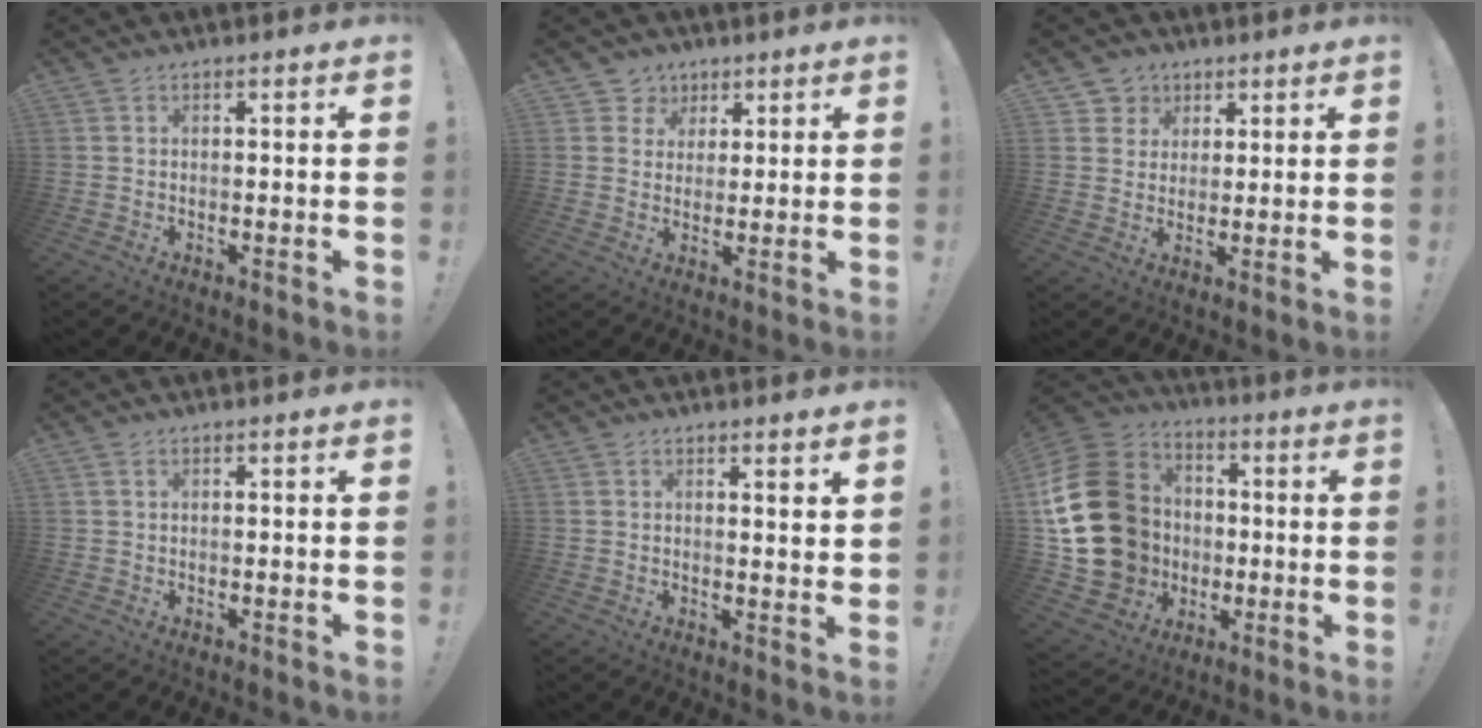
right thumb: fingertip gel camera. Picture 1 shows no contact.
{"total": 5.6, "force": [2.6, 5.0, 0.3], "torque": [-0.011, -0.020, 0.052]}
{"total": 5.7, "force": [2.5, 5.0, 0.5], "torque": [-0.008, -0.019, 0.049]}
{"total": 0.7, "force": [0.5, 0.4, 0.3], "torque": [0.001, -0.004, 0.008]}
{"total": 2.4, "force": [2.1, 0.2, 1.2], "torque": [-0.005, -0.019, 0.032]}
{"total": 24.2, "force": [0.6, 20.5, 12.8], "torque": [-0.243, 0.012, 0.055]}